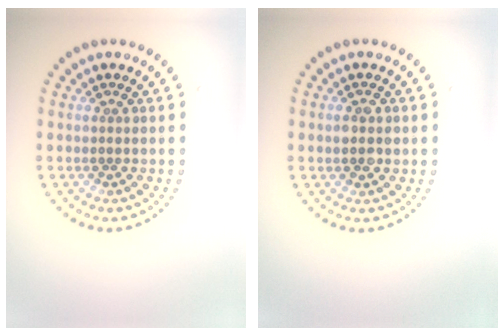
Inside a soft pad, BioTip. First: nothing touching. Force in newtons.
{"total": 2.0, "press": 2.0, "slide": 0.2}